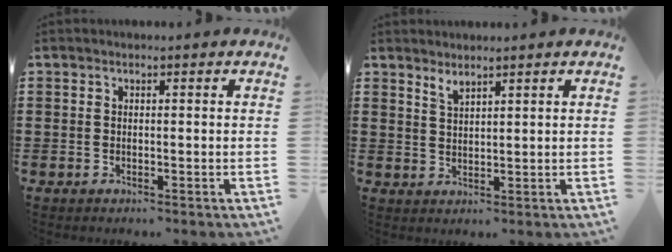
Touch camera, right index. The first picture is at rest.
{"total": 2.0, "force": [1.8, 0.4, 0.7], "torque": [-0.018, 0.002, 0.033]}